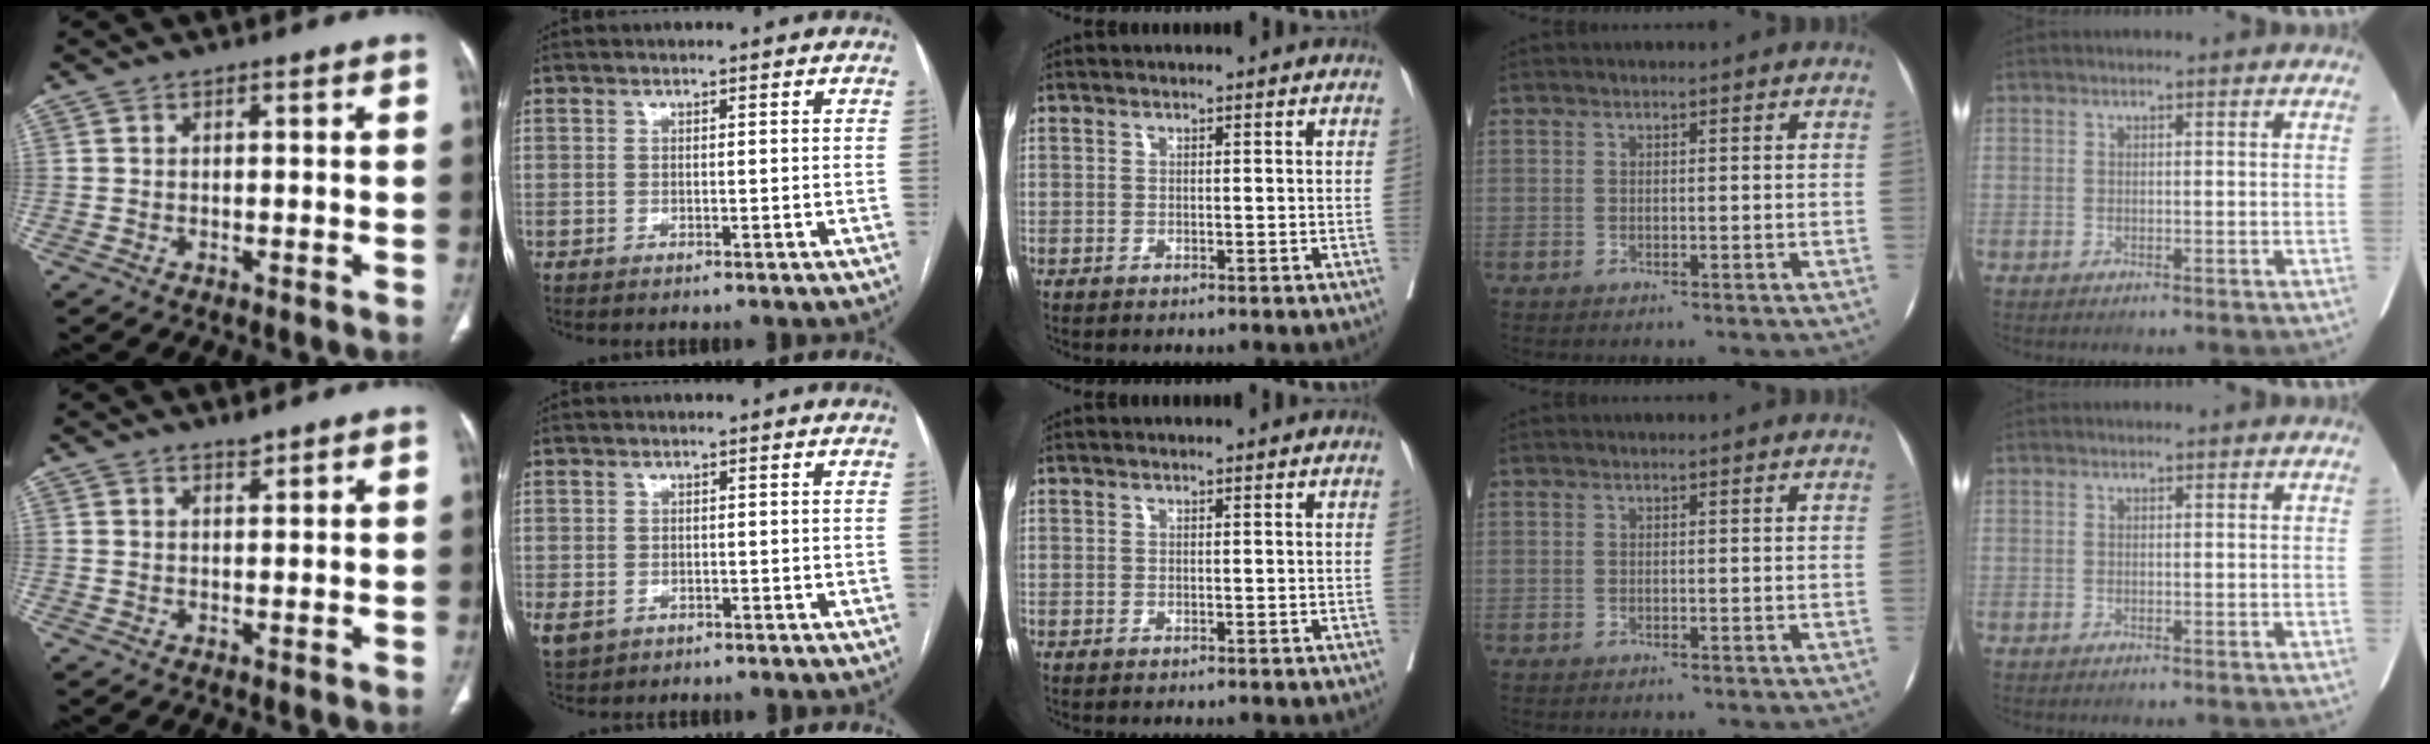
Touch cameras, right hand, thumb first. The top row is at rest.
{"thumb": {"total": 1.6, "force": [1.4, 0.3, 0.5], "torque": [0.004, -0.010, 0.025]}, "index": {"total": 4.6, "force": [-2.2, 3.6, 1.9], "torque": [-0.045, -0.003, -0.028]}}